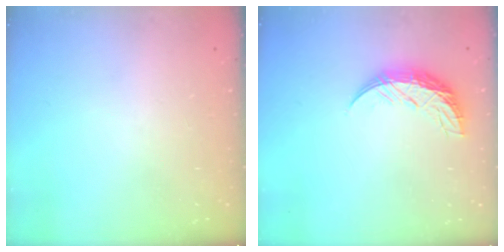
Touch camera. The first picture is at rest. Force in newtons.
{"total": 10.0, "press": 10.0, "slide": 0.6}